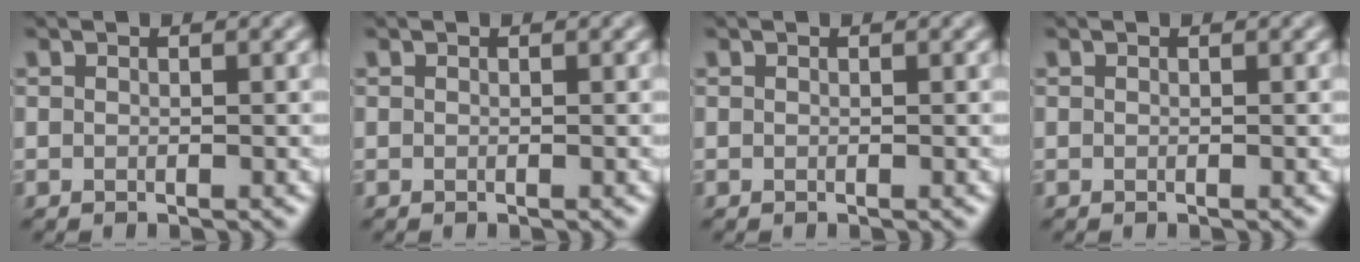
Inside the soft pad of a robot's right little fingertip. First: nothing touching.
{"total": 0.0}
{"total": 0.0}
{"total": 0.0}